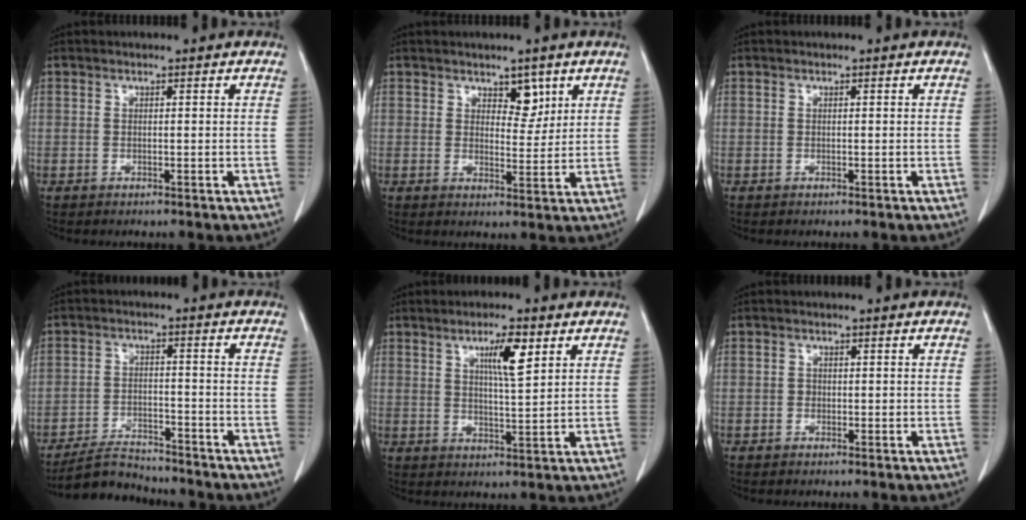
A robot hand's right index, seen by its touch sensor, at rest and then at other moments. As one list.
[{"total": 3.9, "force": [2.4, 2.0, 2.3], "torque": [-0.025, -0.004, 0.037]}, {"total": 0.0}, {"total": 5.9, "force": [-5.7, 1.3, 0.7], "torque": [-0.016, -0.011, -0.100]}, {"total": 6.0, "force": [2.9, 0.6, 5.2], "torque": [-0.088, -0.001, 0.048]}, {"total": 0.7, "force": [-0.2, 0.6, 0.3], "torque": [-0.001, 0.004, -0.006]}]